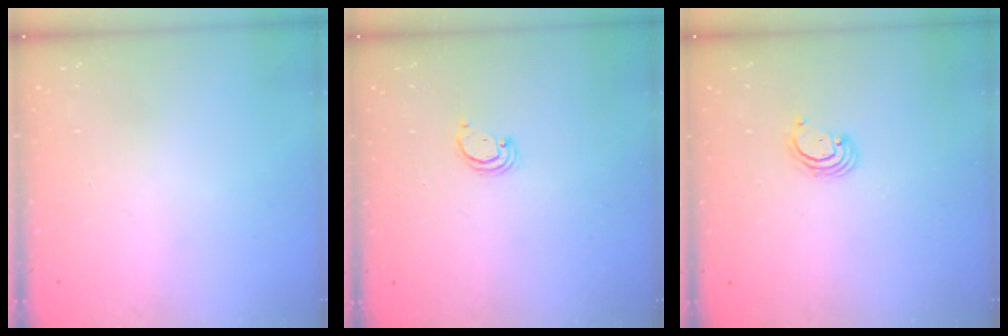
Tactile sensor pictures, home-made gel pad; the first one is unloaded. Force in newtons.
{"total": 2.4, "press": 2.4, "slide": 0.2}
{"total": 2.6, "press": 2.6, "slide": 0.3}